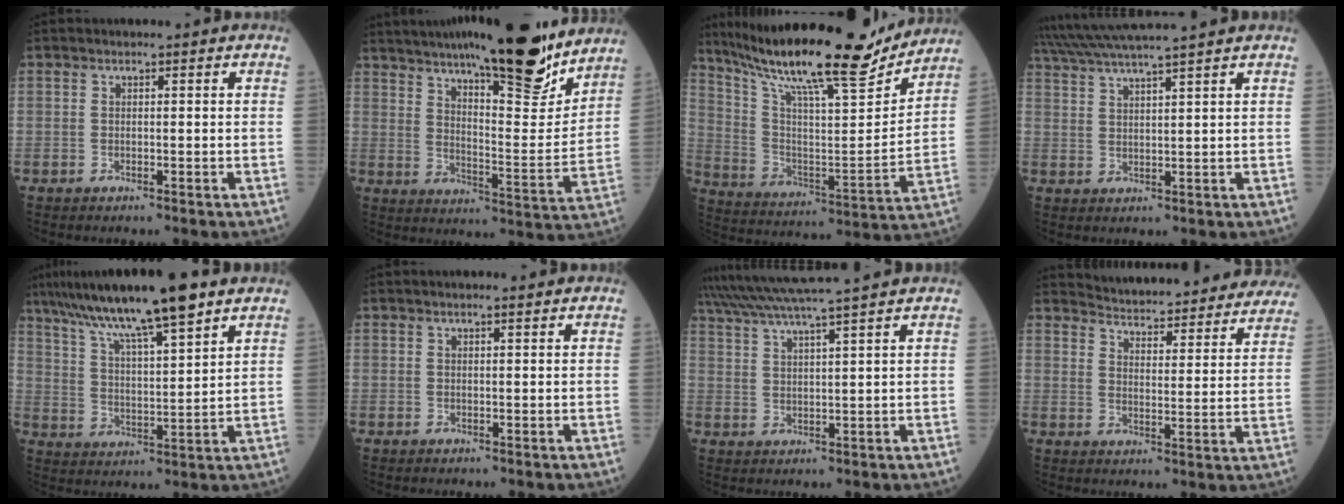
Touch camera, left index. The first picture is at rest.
{"total": 23.5, "force": [18.9, 3.8, 13.5], "torque": [-0.212, -0.010, 0.267]}
{"total": 23.3, "force": [20.0, 2.0, 11.9], "torque": [-0.218, -0.030, 0.315]}
{"total": 11.2, "force": [9.7, -1.5, 5.4], "torque": [-0.103, 0.021, 0.150]}
{"total": 15.1, "force": [10.8, 0.6, 10.5], "torque": [-0.185, 0.018, 0.187]}
{"total": 0.8, "force": [0.4, 0.0, 0.7], "torque": [-0.015, 0.002, 0.007]}
{"total": 11.0, "force": [9.4, -2.1, 5.3], "torque": [-0.101, 0.009, 0.145]}
{"total": 27.8, "force": [26.2, 4.1, 8.3], "torque": [-0.120, -0.068, 0.314]}